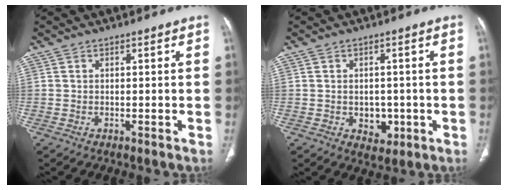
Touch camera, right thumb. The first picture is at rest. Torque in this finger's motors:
{"motor_torque": [-0.43, 0.26, -0.19, 0.08, 0.00]}